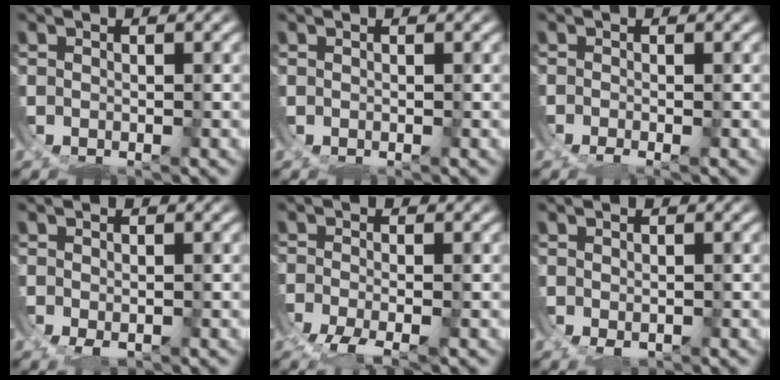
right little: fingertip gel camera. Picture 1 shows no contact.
{"total": 0.0}
{"total": 1.0, "force": [-0.8, 0.0, 0.6], "torque": [-0.008, -0.005, -0.014]}
{"total": 1.0, "force": [-0.2, 0.7, 0.8], "torque": [-0.019, -0.012, 0.005]}
{"total": 2.0, "force": [-1.6, 0.1, 1.2], "torque": [-0.032, -0.017, -0.022]}
{"total": 0.7, "force": [0.1, 0.6, 0.4], "torque": [-0.009, -0.010, 0.011]}